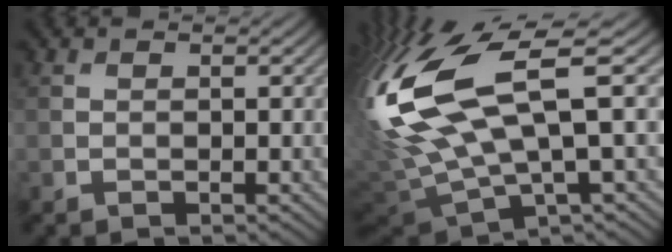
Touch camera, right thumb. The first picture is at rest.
{"total": 17.9, "force": [3.4, 6.6, 16.3], "torque": [-0.398, 0.008, 0.075]}